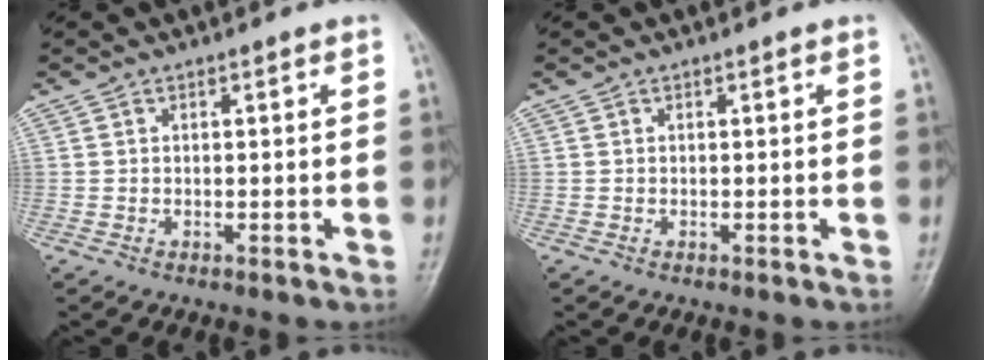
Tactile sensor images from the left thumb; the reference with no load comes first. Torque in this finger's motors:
{"motor_torque": [0.06, 0.06, -0.04, -0.04, 0.00]}